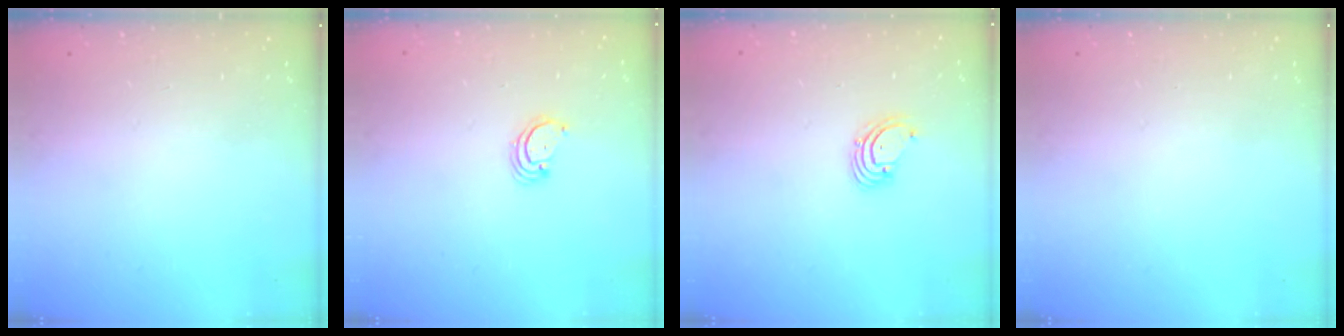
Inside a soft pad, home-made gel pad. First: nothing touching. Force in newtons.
{"total": 2.5, "press": 2.5, "slide": 0.2}
{"total": 1.8, "press": 1.8, "slide": 0.2}
{"total": 0.0}